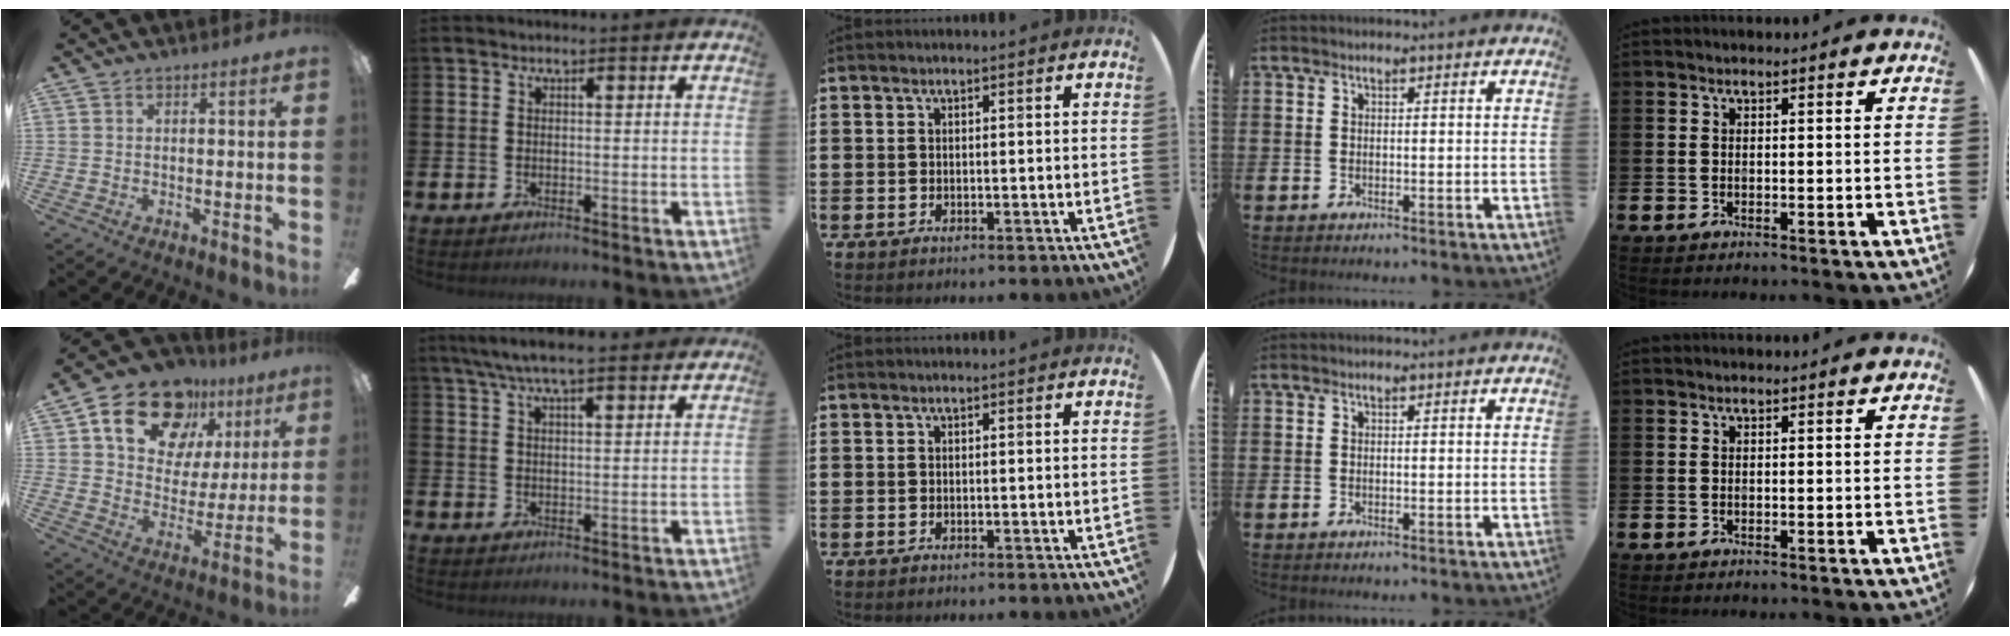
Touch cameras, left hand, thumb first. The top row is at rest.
{"thumb": {"total": 19.4, "force": [11.4, 12.5, 9.5], "torque": [-0.153, -0.050, 0.205]}, "index": {"total": 6.5, "force": [5.7, 1.1, 2.9], "torque": [-0.066, -0.013, 0.103]}}